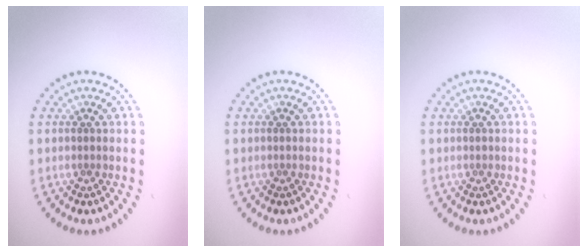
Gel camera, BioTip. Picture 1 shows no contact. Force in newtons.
{"total": 0.0}
{"total": 0.0}